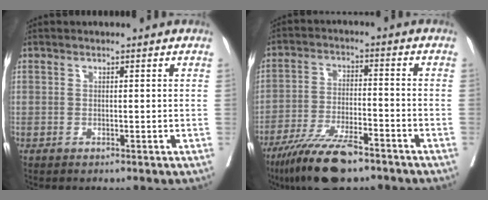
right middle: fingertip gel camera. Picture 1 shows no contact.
{"total": 11.9, "force": [-8.8, 2.6, 7.6], "torque": [-0.138, -0.023, -0.157]}